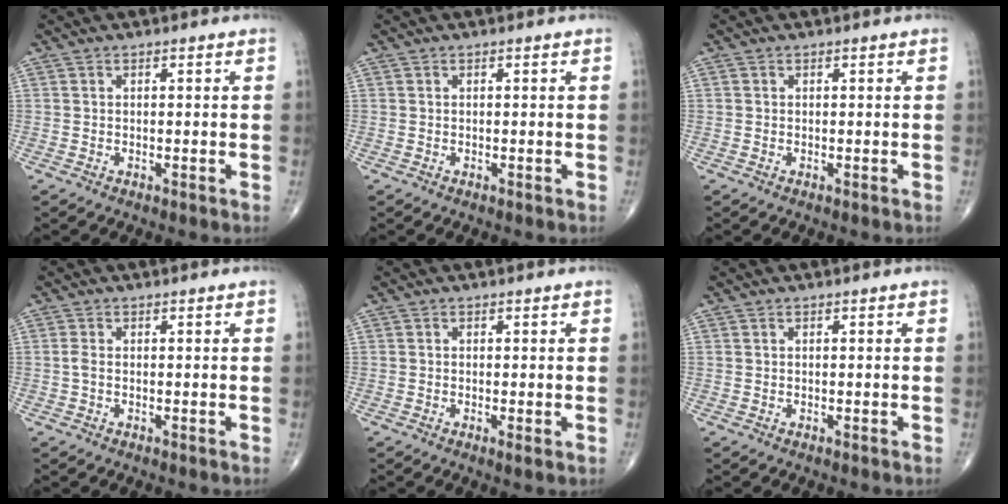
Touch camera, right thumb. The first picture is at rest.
{"total": 0.0}
{"total": 0.0}
{"total": 1.0, "force": [-0.2, 0.4, 0.9], "torque": [-0.024, -0.002, -0.006]}
{"total": 1.1, "force": [-0.3, 0.2, 1.1], "torque": [-0.024, -0.006, -0.008]}
{"total": 0.0}